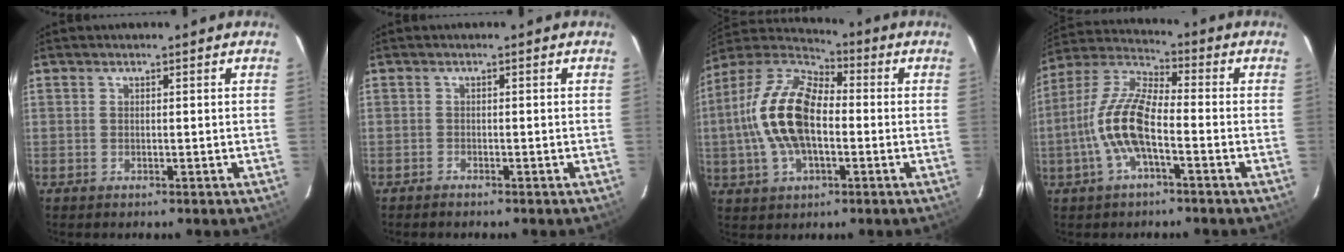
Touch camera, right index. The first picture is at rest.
{"total": 1.0, "force": [-0.9, 0.2, 0.2], "torque": [-0.013, 0.001, -0.017]}
{"total": 17.2, "force": [-1.4, 9.1, 14.6], "torque": [-0.301, 0.011, -0.034]}
{"total": 12.1, "force": [-3.6, 3.9, 10.8], "torque": [-0.233, 0.004, -0.075]}